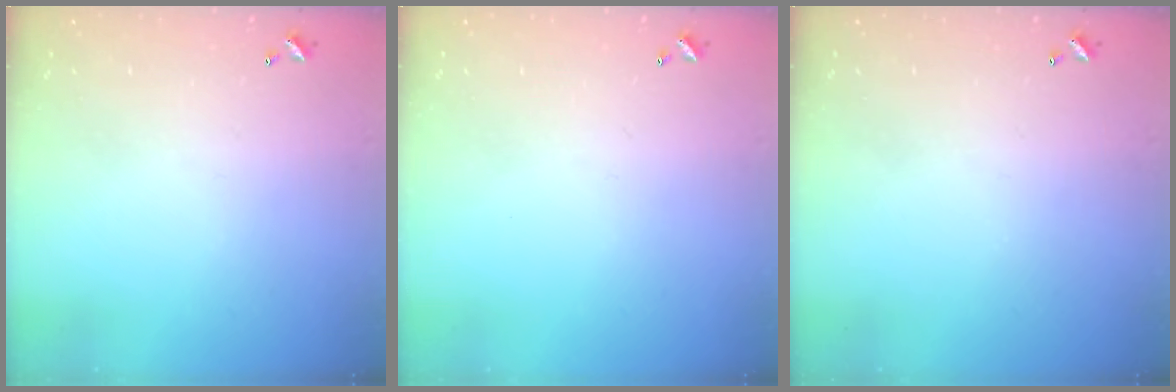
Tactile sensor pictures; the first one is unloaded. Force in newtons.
{"total": 0.0}
{"total": 0.0}